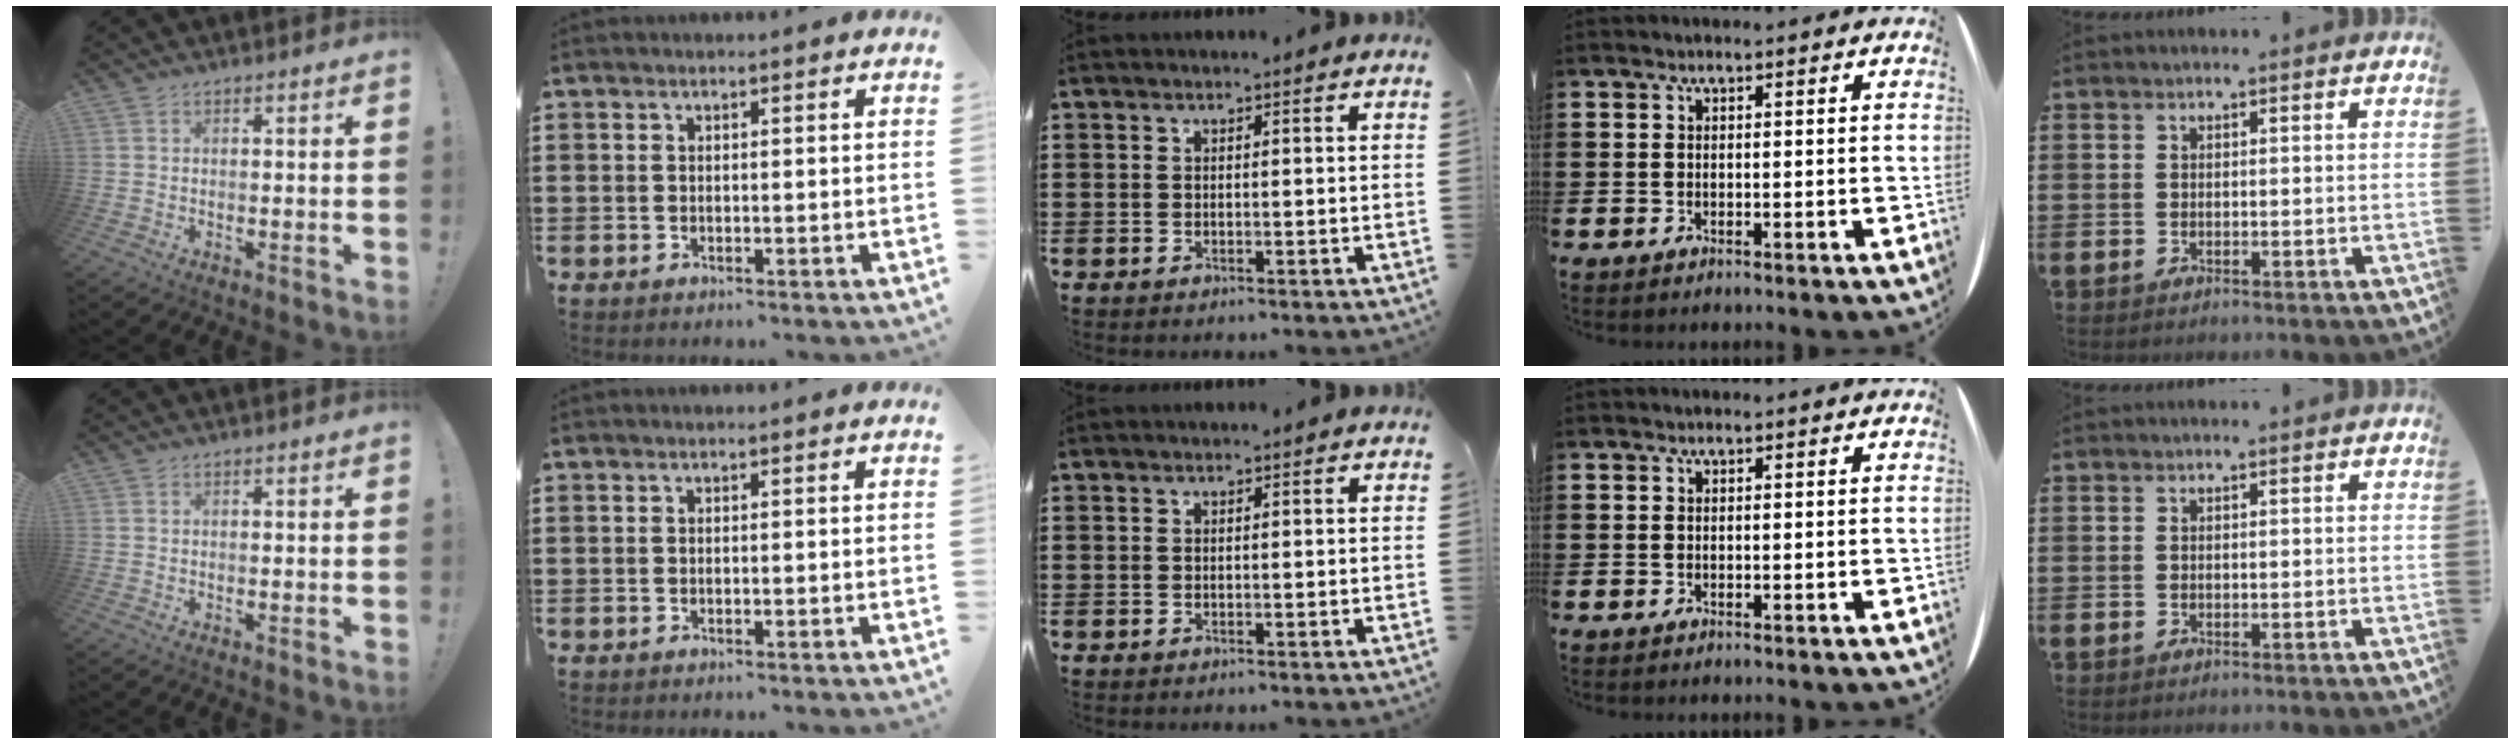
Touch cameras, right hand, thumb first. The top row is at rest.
{}